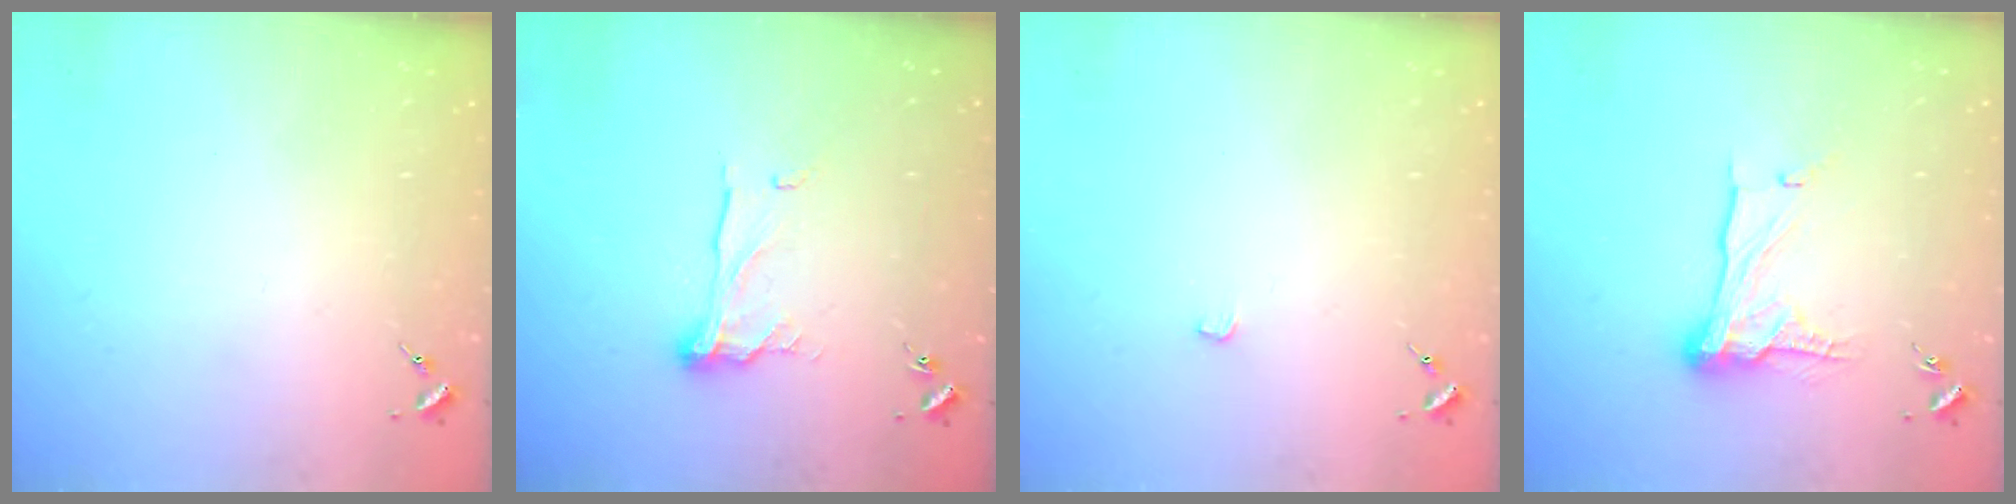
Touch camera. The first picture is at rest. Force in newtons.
{"total": 10.5, "press": 10.4, "slide": 0.5}
{"total": 1.3, "press": 1.3, "slide": 0.1}
{"total": 13.6, "press": 13.6, "slide": 1.0}